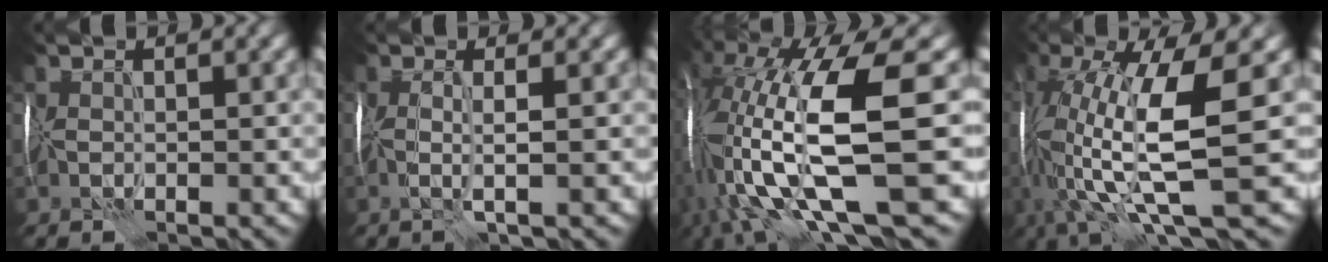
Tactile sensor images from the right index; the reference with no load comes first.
{"total": 2.0, "force": [-0.1, 0.3, 2.0], "torque": [-0.030, 0.001, -0.004]}
{"total": 15.5, "force": [-1.3, 4.5, 14.7], "torque": [-0.292, -0.002, -0.005]}
{"total": 13.2, "force": [0.2, 3.8, 12.6], "torque": [-0.242, -0.012, 0.018]}